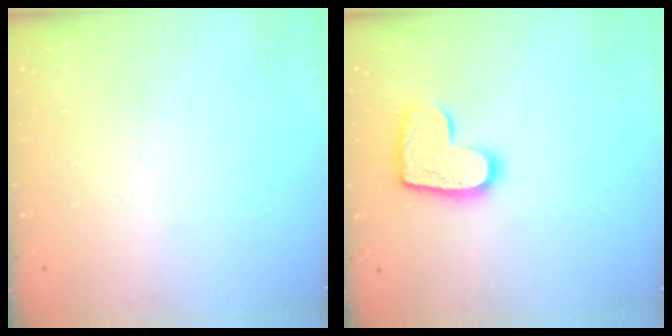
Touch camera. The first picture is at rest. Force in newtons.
{"total": 12.8, "press": 12.8, "slide": 0.8}